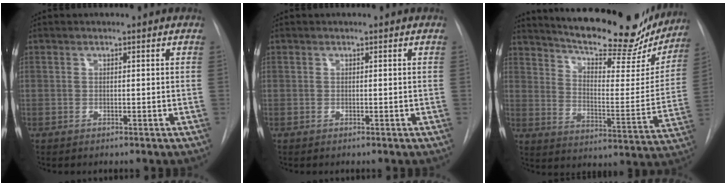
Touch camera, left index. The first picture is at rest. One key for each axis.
{"total": 0.0}
{"total": 25.1, "fx": 21.9, "fy": 6.1, "fz": 10.5, "tx": -0.159, "ty": -0.042, "tz": 0.286}